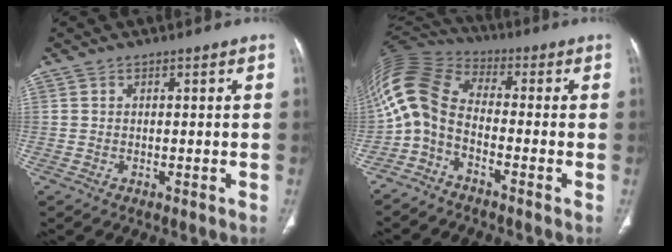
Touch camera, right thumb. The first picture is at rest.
{"total": 11.1, "force": [-3.6, 6.3, 8.5], "torque": [-0.177, 0.068, -0.086]}